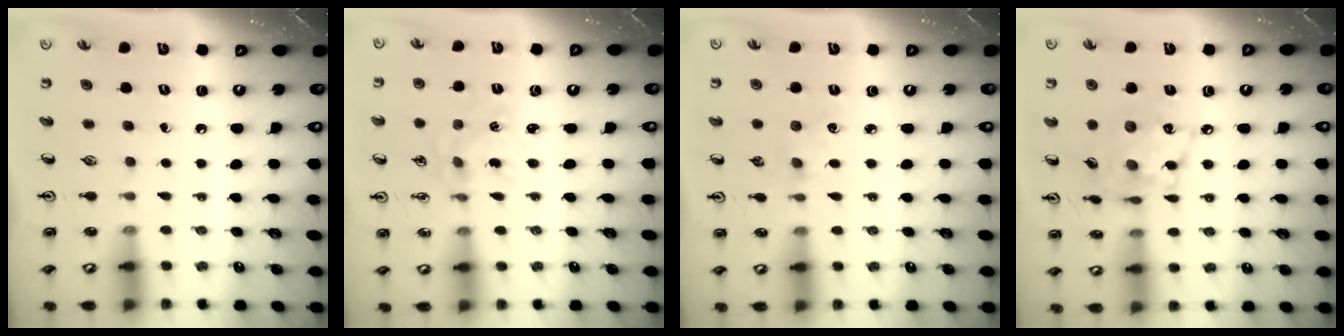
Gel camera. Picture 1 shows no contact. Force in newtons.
{"total": 0.5, "press": 0.5, "slide": 0.1}
{"total": 1.7, "press": 1.7, "slide": 0.3}
{"total": 12.2, "press": 12.1, "slide": 0.7}